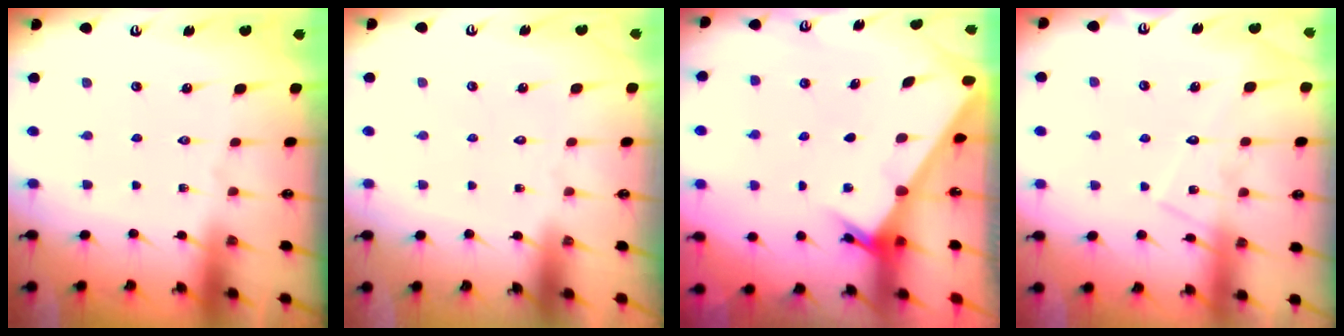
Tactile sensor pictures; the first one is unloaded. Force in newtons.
{"total": 1.7, "press": 1.7, "slide": 0.1}
{"total": 2.5, "press": 2.5, "slide": 0.2}
{"total": 9.8, "press": 9.8, "slide": 0.9}